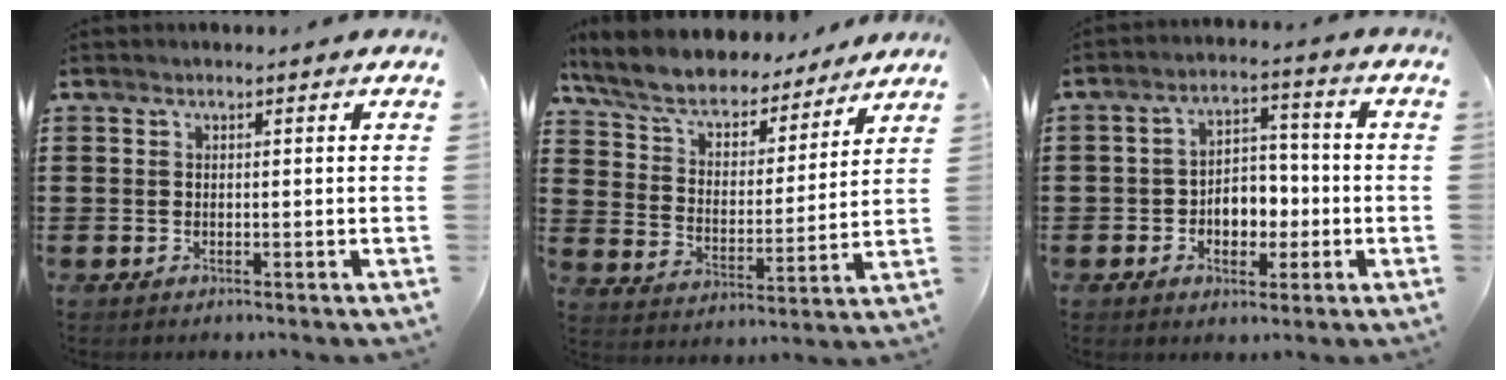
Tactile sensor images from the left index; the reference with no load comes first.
{"total": 7.3, "force": [6.7, 2.0, 2.2], "torque": [-0.077, -0.041, 0.116]}
{"total": 5.2, "force": [-1.4, 3.9, 3.1], "torque": [-0.049, 0.006, -0.033]}